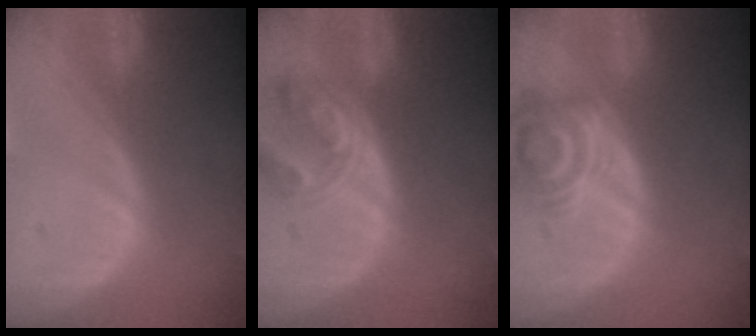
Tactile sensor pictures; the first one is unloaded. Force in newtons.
{"total": 7.6, "press": 6.6, "slide": 3.6}
{"total": 7.2, "press": 6.6, "slide": 2.8}